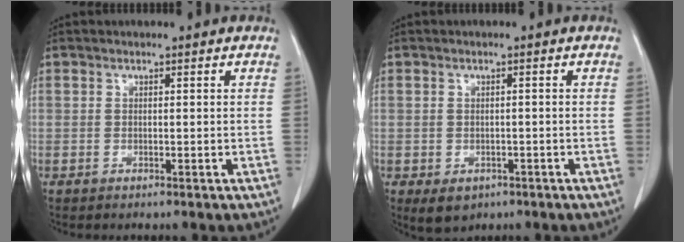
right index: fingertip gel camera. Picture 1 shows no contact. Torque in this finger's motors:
{"motor_torque": [-0.15, -0.11, -0.14, -0.07]}